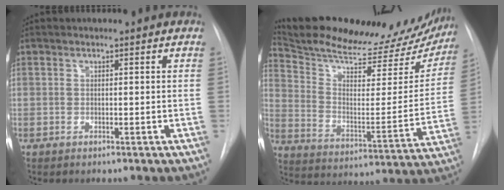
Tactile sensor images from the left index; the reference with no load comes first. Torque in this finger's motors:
{"motor_torque": [0.95, -1.19, 0.02, 0.00]}